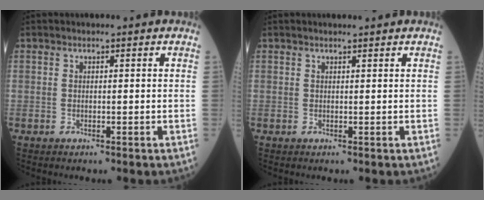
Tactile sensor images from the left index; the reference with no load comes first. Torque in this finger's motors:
{"motor_torque": [0.38, -0.39, -0.02, 0.00]}